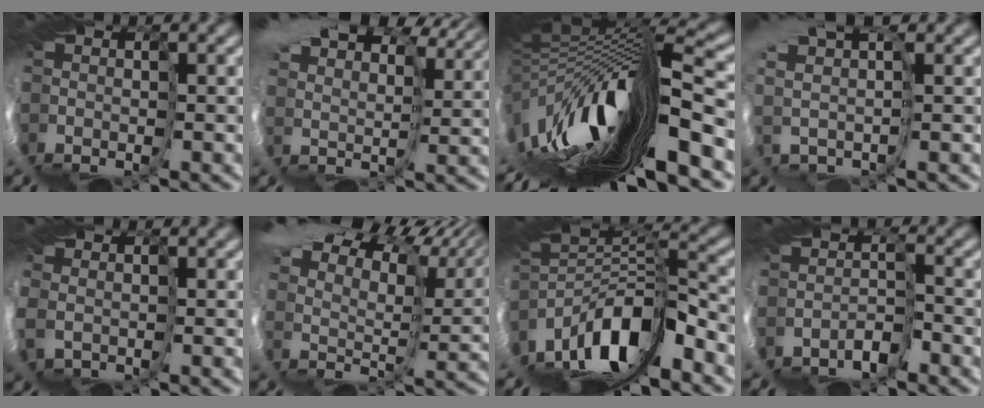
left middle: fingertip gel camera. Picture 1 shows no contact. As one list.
[{"total": 11.4, "force": [11.0, 1.5, 2.9], "torque": [-0.062, 0.027, 0.214]}, {"total": 10.5, "force": [-0.1, -0.9, 10.5], "torque": [-0.181, -0.016, 0.032]}, {"total": 5.8, "force": [3.7, -4.4, 0.8], "torque": [-0.007, 0.009, 0.082]}, {"total": 1.9, "force": [1.6, 0.7, 0.6], "torque": [-0.034, -0.004, 0.031]}, {"total": 13.2, "force": [12.7, 0.4, 3.3], "torque": [-0.052, 0.031, 0.245]}, {"total": 6.1, "force": [-3.8, -2.4, 4.2], "torque": [-0.072, 0.017, -0.048]}, {"total": 4.2, "force": [-1.6, -3.7, -1.3], "torque": [0.034, -0.011, -0.001]}]